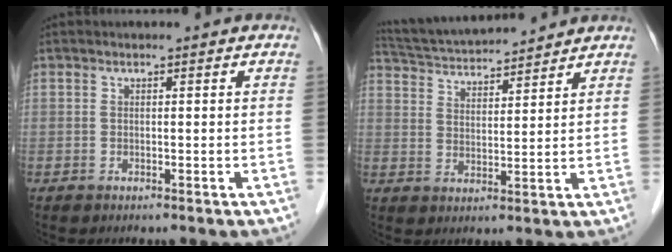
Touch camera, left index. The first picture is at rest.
{"total": 12.9, "force": [12.1, 1.1, 4.3], "torque": [-0.087, 0.027, 0.203]}